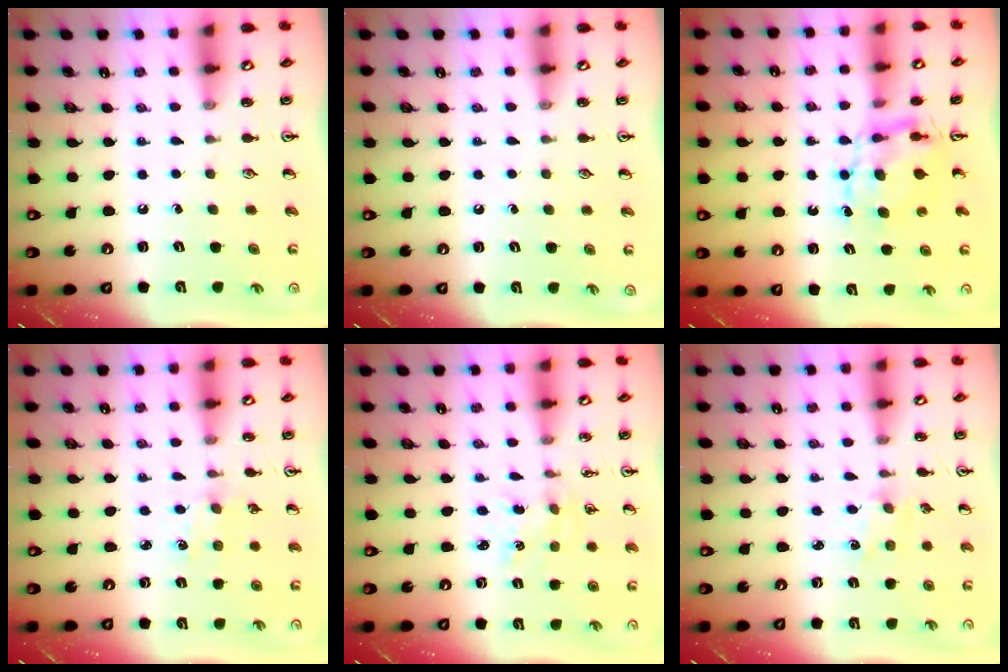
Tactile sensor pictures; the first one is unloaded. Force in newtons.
{"total": 0.0}
{"total": 6.7, "press": 6.6, "slide": 0.7}
{"total": 0.7, "press": 0.7, "slide": 0.2}
{"total": 0.0}
{"total": 1.4, "press": 1.4, "slide": 0.3}